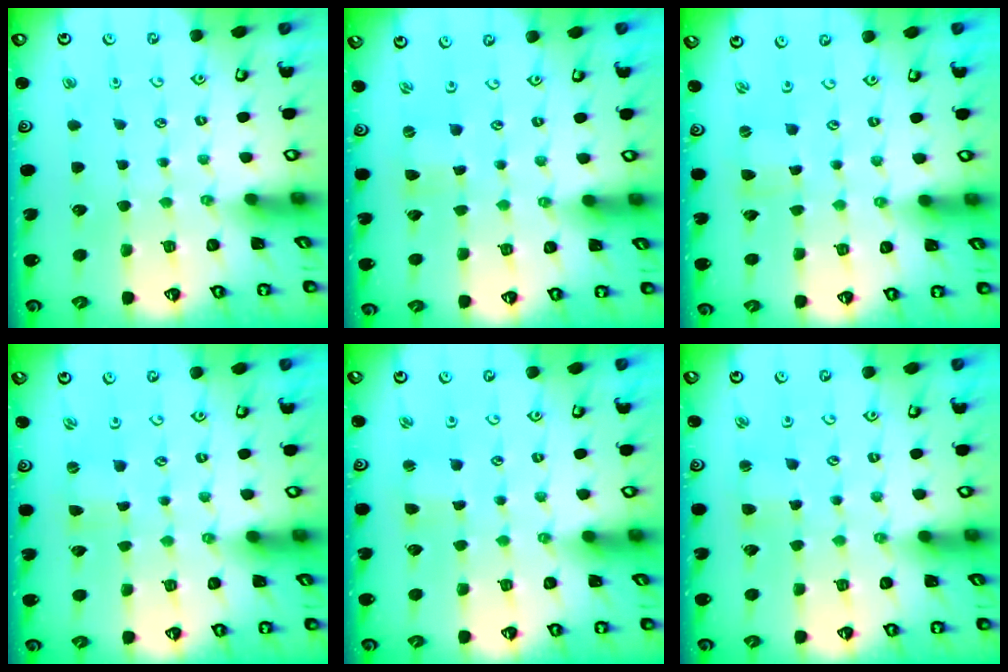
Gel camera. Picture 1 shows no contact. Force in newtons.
{"total": 0.0}
{"total": 0.6, "press": 0.6, "slide": 0.0}
{"total": 0.0}
{"total": 1.9, "press": 1.8, "slide": 0.3}
{"total": 1.9, "press": 1.9, "slide": 0.2}